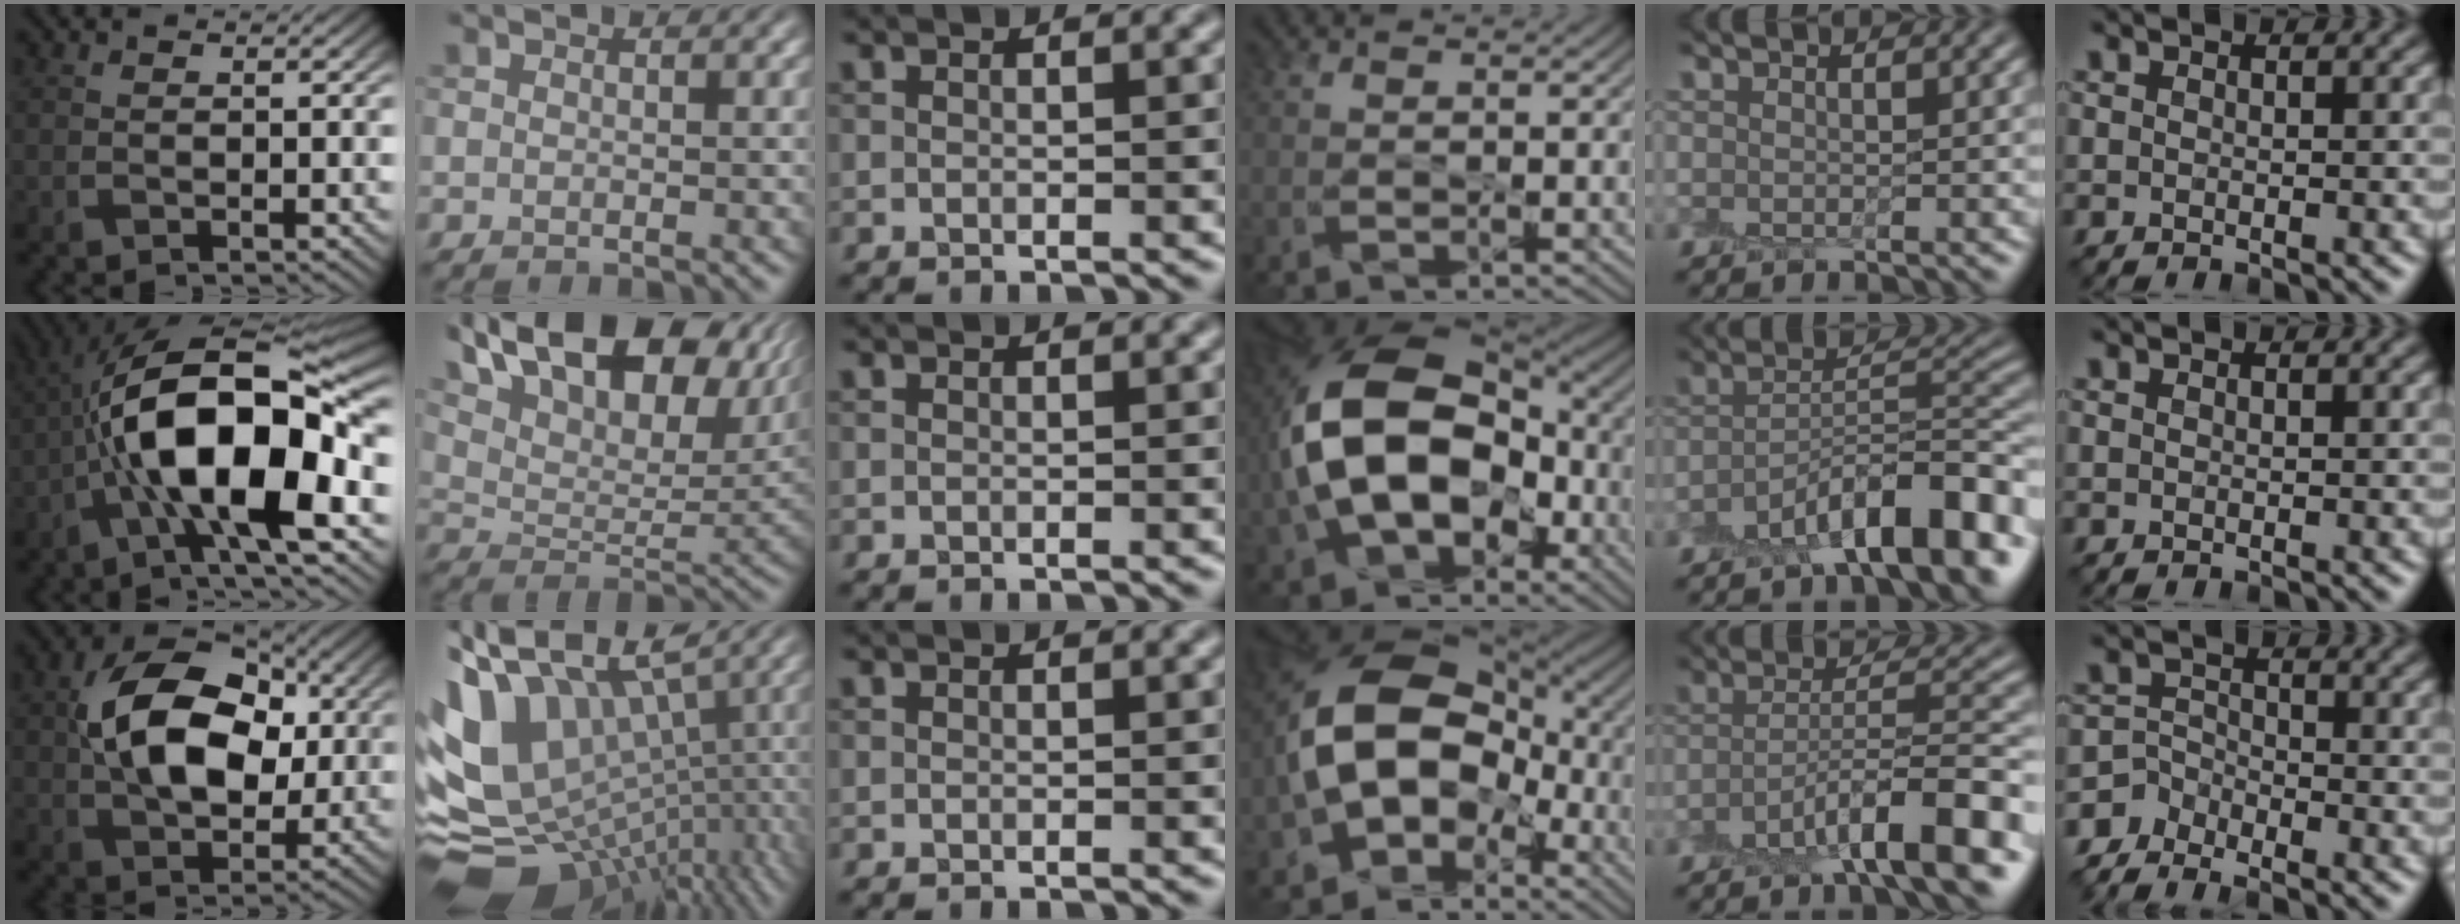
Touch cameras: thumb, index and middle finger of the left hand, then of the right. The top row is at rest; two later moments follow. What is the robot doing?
{"motion": "peel", "object": "plastic screen protector"}